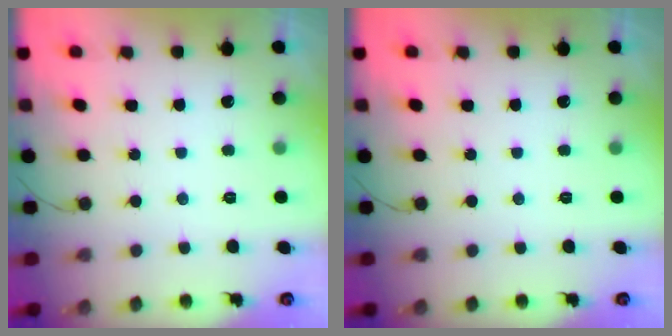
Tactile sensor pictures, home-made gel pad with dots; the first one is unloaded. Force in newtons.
{"total": 0.0}